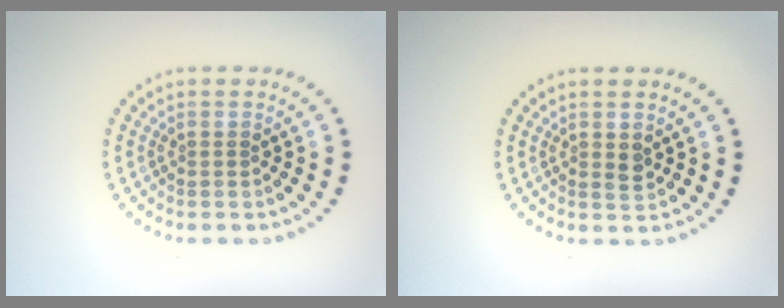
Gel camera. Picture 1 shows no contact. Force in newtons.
{"total": 1.1, "press": 1.1, "slide": 0.2}